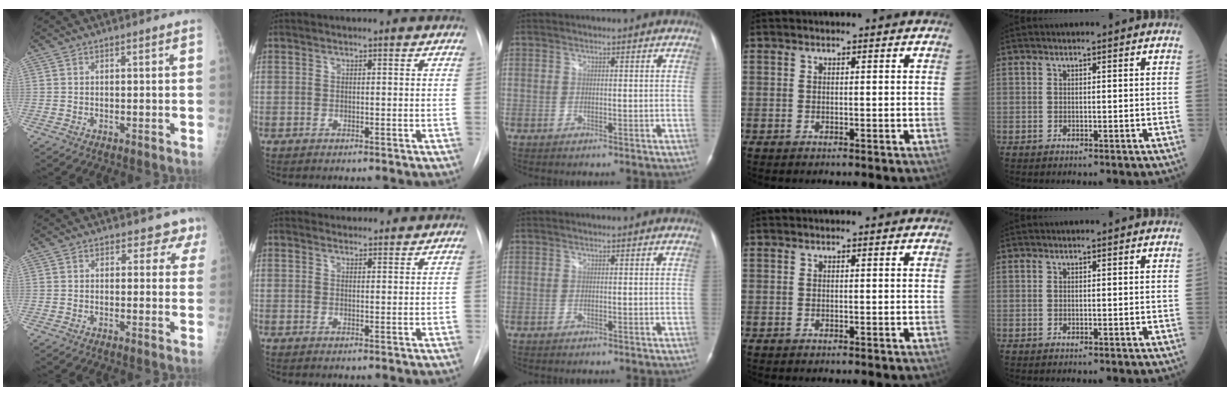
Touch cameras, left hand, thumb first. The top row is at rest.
{"thumb": {"total": 3.9, "force": [3.1, 2.4, 0.3], "torque": [0.030, -0.015, 0.014]}, "index": {"total": 4.0, "force": [3.9, 0.9, -0.1], "torque": [0.000, 0.019, 0.051]}}